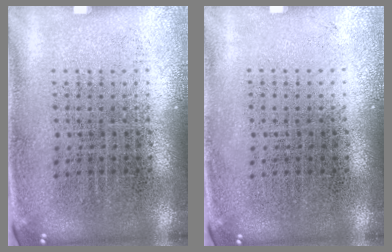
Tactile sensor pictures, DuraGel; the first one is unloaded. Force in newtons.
{"total": 0.0}